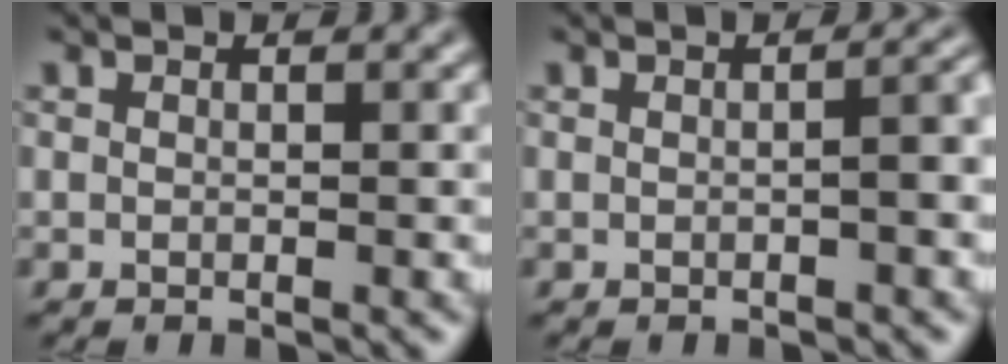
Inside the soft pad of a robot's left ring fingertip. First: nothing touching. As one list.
[{"total": 2.5, "force": [-0.2, 0.9, 2.3], "torque": [-0.014, 0.009, 0.000]}]